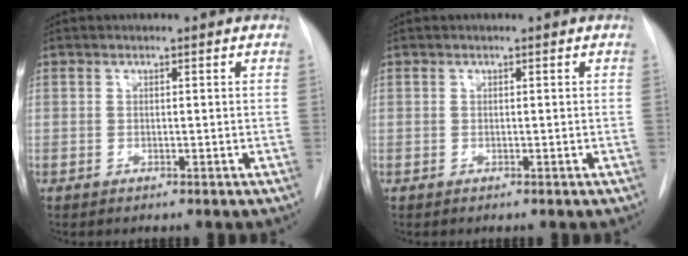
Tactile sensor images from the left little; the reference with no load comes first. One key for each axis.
{"total": 0.0}